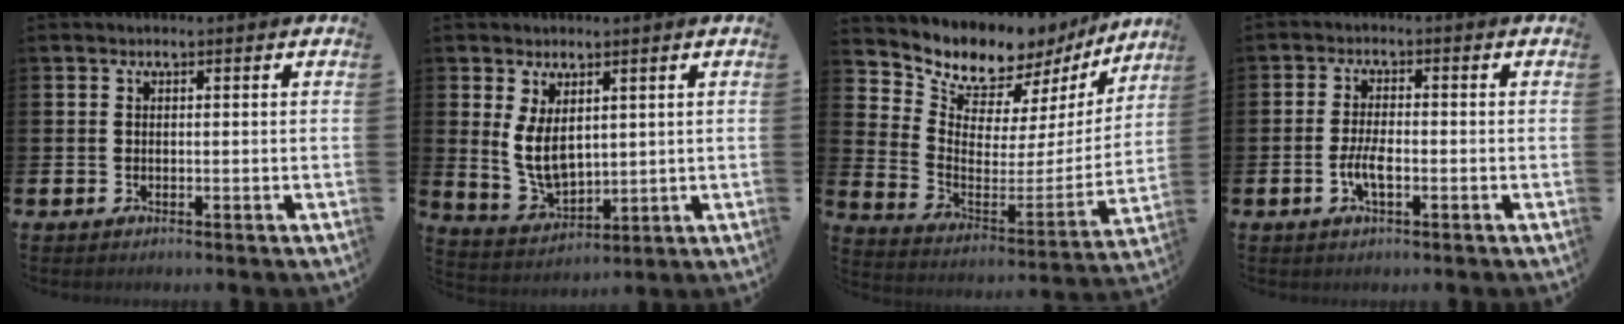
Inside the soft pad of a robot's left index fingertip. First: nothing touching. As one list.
[{"total": 5.6, "force": [2.5, 3.0, 4.1], "torque": [-0.078, -0.016, 0.042]}, {"total": 9.6, "force": [8.8, 3.6, 1.8], "torque": [-0.089, -0.066, 0.156]}, {"total": 3.4, "force": [-1.0, 1.2, 3.0], "torque": [-0.055, -0.002, -0.020]}]